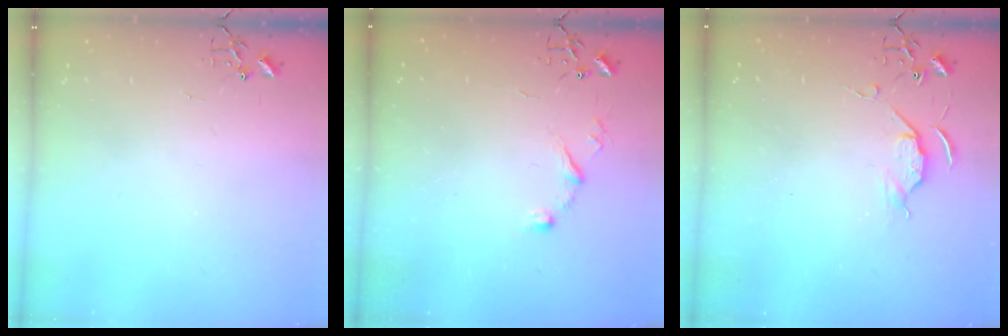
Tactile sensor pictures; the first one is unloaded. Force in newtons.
{"total": 6.6, "press": 6.6, "slide": 0.5}
{"total": 5.2, "press": 5.2, "slide": 0.7}